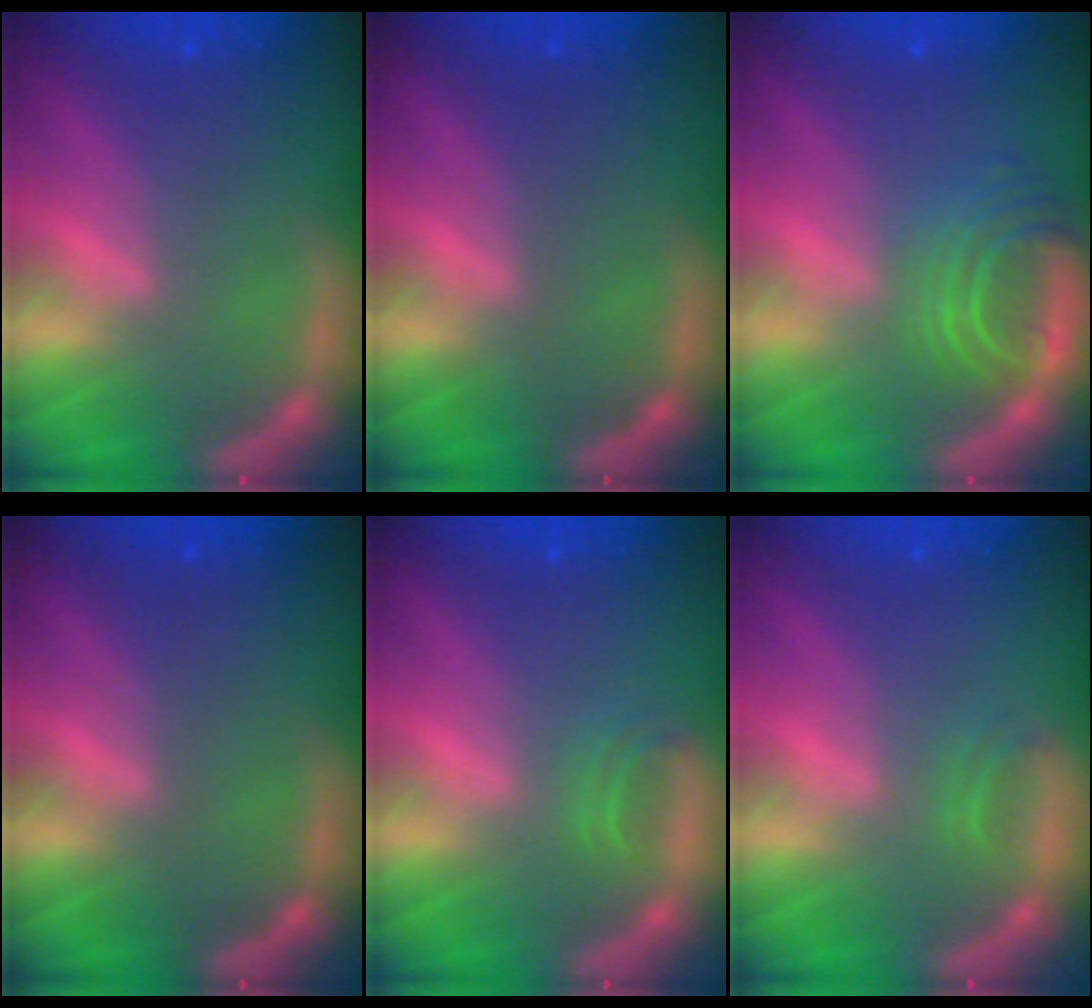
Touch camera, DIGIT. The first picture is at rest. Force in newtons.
{"total": 0.0}
{"total": 5.5}
{"total": 0.0}
{"total": 1.4}
{"total": 0.9}